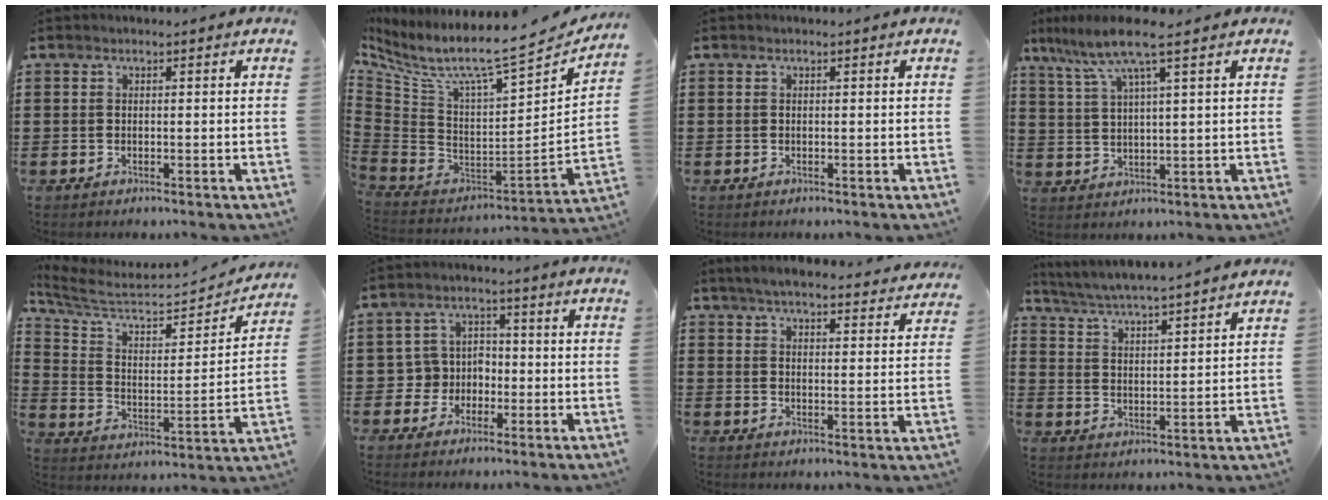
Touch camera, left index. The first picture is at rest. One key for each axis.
{"total": 7.9, "fx": 5.3, "fy": 1.1, "fz": 5.8, "tx": -0.115, "ty": -0.060, "tz": 0.075}
{"total": 0.0}
{"total": 7.8, "fx": 5.1, "fy": 0.5, "fz": 5.9, "tx": -0.137, "ty": -0.016, "tz": 0.084}
{"total": 6.2, "fx": 5.3, "fy": 1.8, "fz": 2.8, "tx": -0.084, "ty": -0.046, "tz": 0.086}
{"total": 4.6, "fx": -1.4, "fy": 4.3, "fz": 1.1, "tx": -0.044, "ty": 0.007, "tz": -0.031}
{"total": 4.9, "fx": 4.7, "fy": 0.0, "fz": 1.4, "tx": -0.046, "ty": -0.025, "tz": 0.081}
{"total": 4.6, "fx": 4.4, "fy": -0.7, "fz": 1.0, "tx": -0.041, "ty": -0.035, "tz": 0.071}